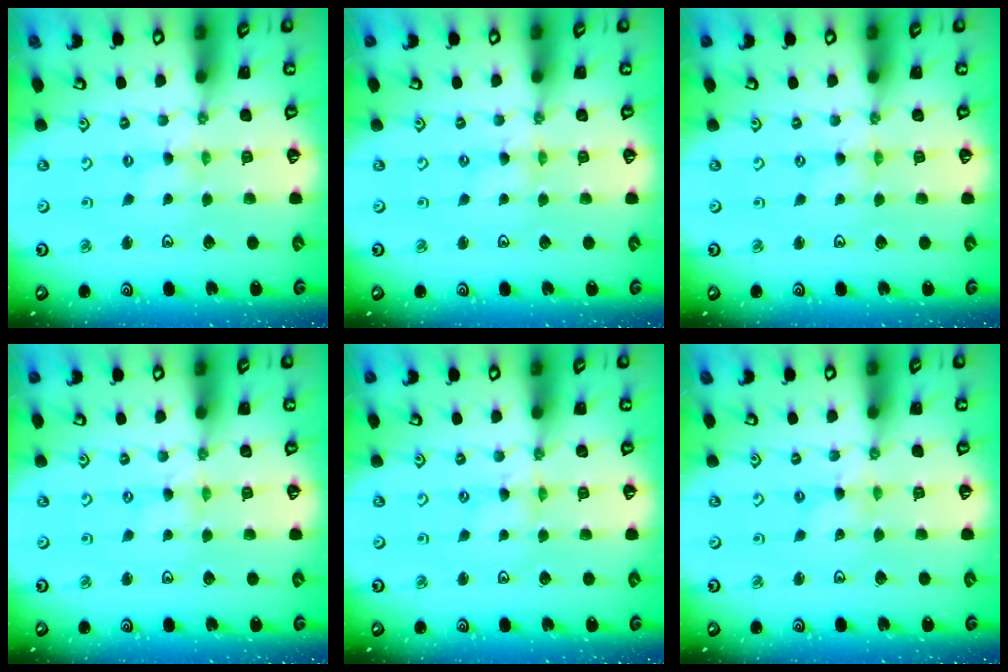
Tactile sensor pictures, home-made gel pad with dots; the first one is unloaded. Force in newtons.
{"total": 0.8, "press": 0.7, "slide": 0.2}
{"total": 0.0}
{"total": 0.0}
{"total": 0.0}
{"total": 1.5, "press": 1.5, "slide": 0.1}